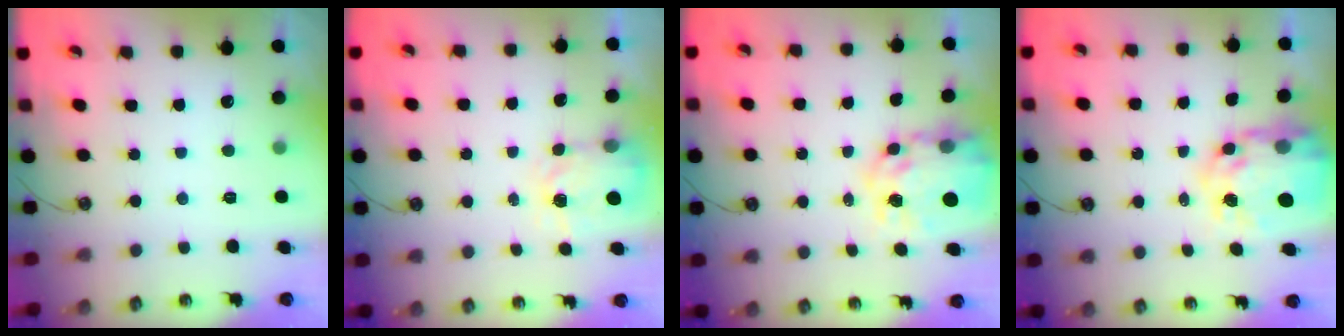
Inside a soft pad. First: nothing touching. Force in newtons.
{"total": 4.0, "press": 3.9, "slide": 0.7}
{"total": 12.2, "press": 12.2, "slide": 1.1}
{"total": 12.5, "press": 12.4, "slide": 0.9}